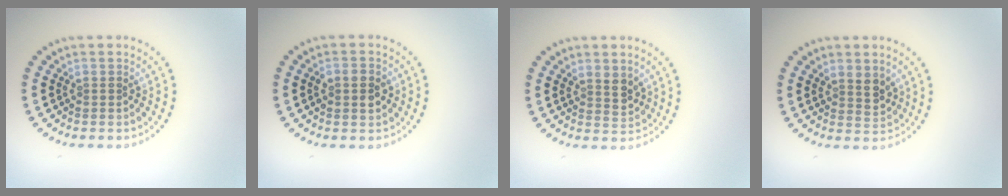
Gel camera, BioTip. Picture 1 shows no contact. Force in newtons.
{"total": 2.8, "press": 2.8, "slide": 0.1}
{"total": 2.2, "press": 1.8, "slide": 1.2}
{"total": 2.2, "press": 1.8, "slide": 1.2}